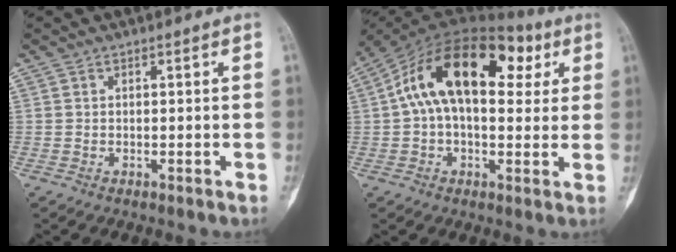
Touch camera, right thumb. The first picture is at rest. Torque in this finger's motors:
{"motor_torque": [1.09, 2.16, 2.18, -0.11, 0.22]}